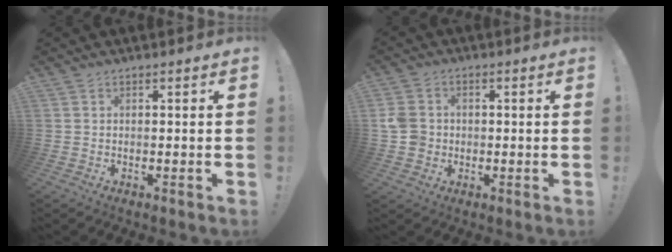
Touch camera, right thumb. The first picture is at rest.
{"total": 6.8, "force": [-0.5, 6.1, 2.9], "torque": [-0.062, 0.011, -0.008]}